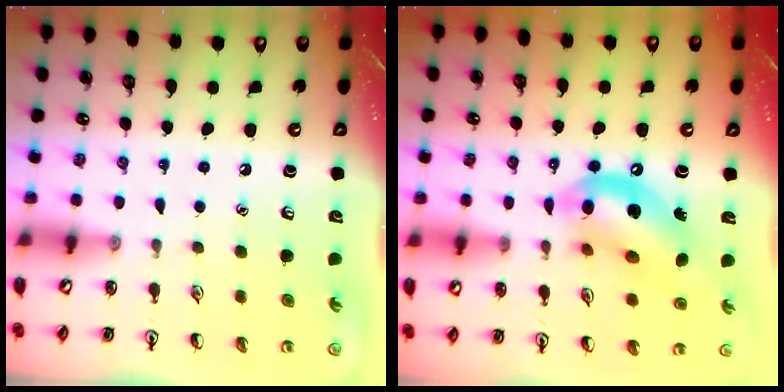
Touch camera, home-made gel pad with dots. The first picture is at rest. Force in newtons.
{"total": 13.4, "press": 12.7, "slide": 4.0}